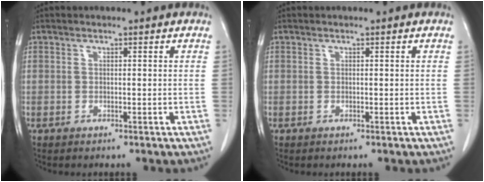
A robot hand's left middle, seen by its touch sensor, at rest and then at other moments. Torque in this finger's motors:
{"motor_torque": [-0.01, 0.01, 0.00, 0.00]}